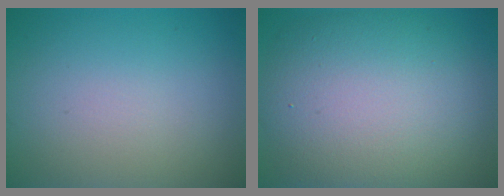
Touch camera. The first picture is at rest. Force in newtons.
{"total": 11.6, "press": 11.6, "slide": 0.5}